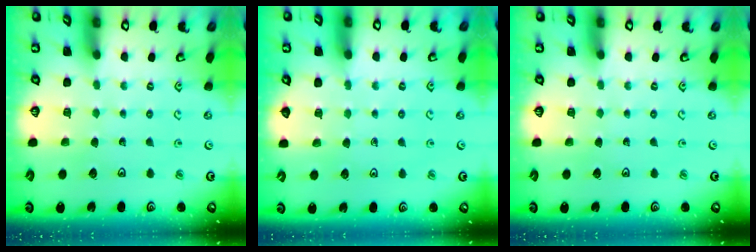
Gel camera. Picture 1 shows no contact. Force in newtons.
{"total": 3.1, "press": 3.0, "slide": 0.5}
{"total": 0.0}